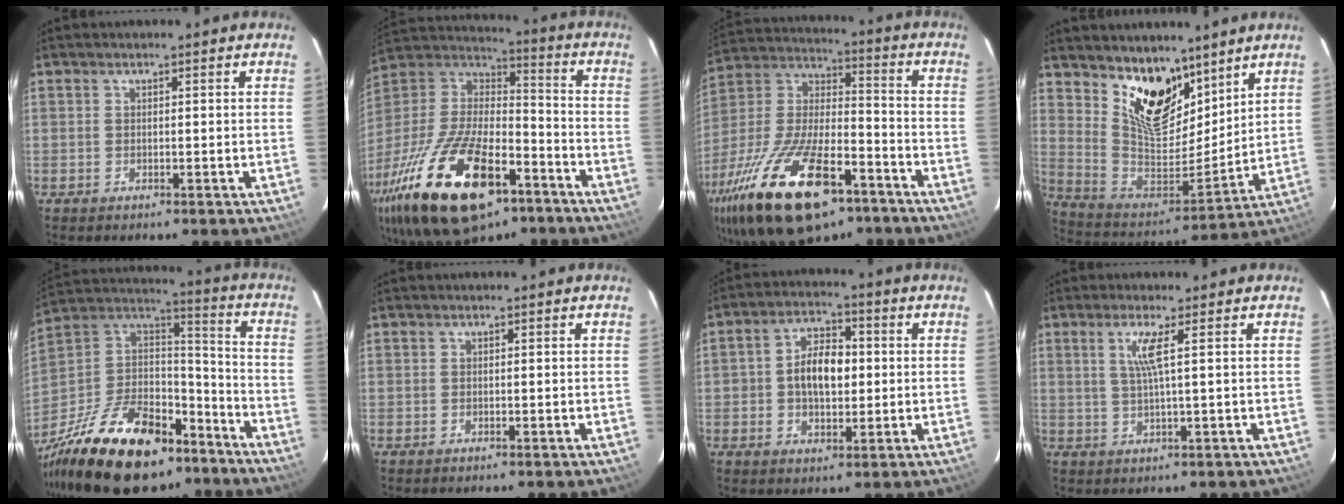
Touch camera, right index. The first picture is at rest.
{"total": 31.7, "force": [-17.2, 14.3, 22.4], "torque": [-0.456, -0.033, -0.281]}
{"total": 28.8, "force": [-16.4, 12.1, 20.3], "torque": [-0.410, -0.027, -0.270]}
{"total": 15.9, "force": [10.7, 7.8, 8.9], "torque": [-0.169, -0.011, 0.201]}
{"total": 30.8, "force": [-20.8, 14.8, 17.3], "torque": [-0.356, 0.011, -0.323]}
{"total": 0.0}
{"total": 8.4, "force": [0.0, 5.2, 6.6], "torque": [-0.116, 0.020, 0.003]}
{"total": 3.8, "force": [1.3, -0.7, 3.5], "torque": [-0.066, -0.003, 0.028]}